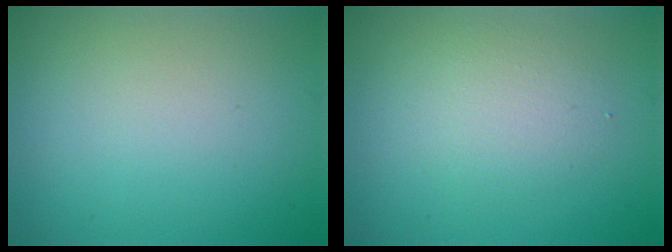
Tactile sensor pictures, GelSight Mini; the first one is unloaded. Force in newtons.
{"total": 2.6, "press": 2.6, "slide": 0.2}